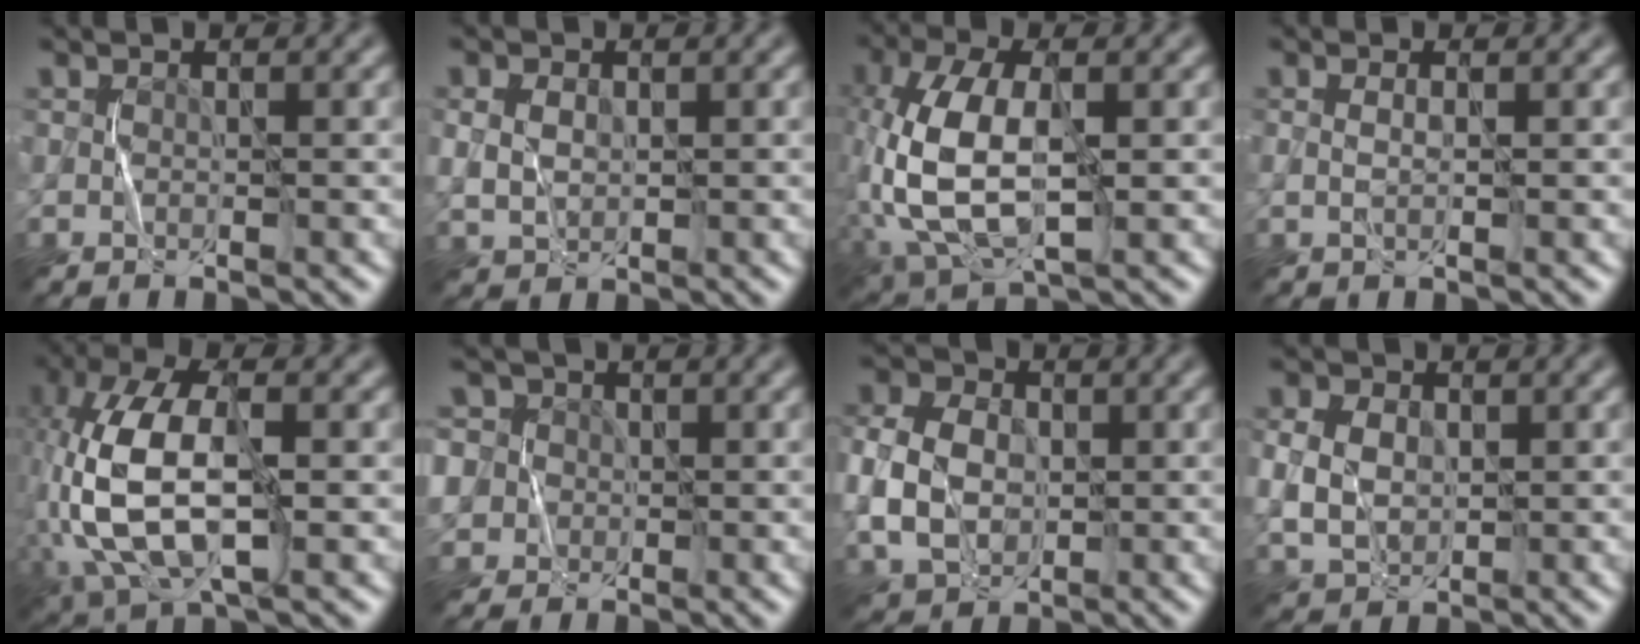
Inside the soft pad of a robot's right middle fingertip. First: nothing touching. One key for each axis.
{"total": 2.1, "fx": 0.3, "fy": 1.7, "fz": 1.3, "tx": -0.028, "ty": -0.001, "tz": 0.010}
{"total": 9.7, "fx": -0.9, "fy": 4.9, "fz": 8.4, "tx": -0.195, "ty": 0.000, "tz": -0.018}
{"total": 0.7, "fx": 0.0, "fy": 0.1, "fz": 0.7, "tx": -0.018, "ty": -0.001, "tz": 0.002}
{"total": 11.7, "fx": -1.1, "fy": 5.7, "fz": 10.1, "tx": -0.230, "ty": 0.010, "tz": -0.028}
{"total": 8.5, "fx": 2.9, "fy": 7.4, "fz": 3.0, "tx": -0.087, "ty": 0.036, "tz": 0.027}
{"total": 6.7, "fx": -0.5, "fy": 5.2, "fz": 4.2, "tx": -0.097, "ty": 0.002, "tz": -0.014}
{"total": 4.1, "fx": 0.3, "fy": 3.3, "fz": 2.5, "tx": -0.052, "ty": 0.005, "tz": 0.001}